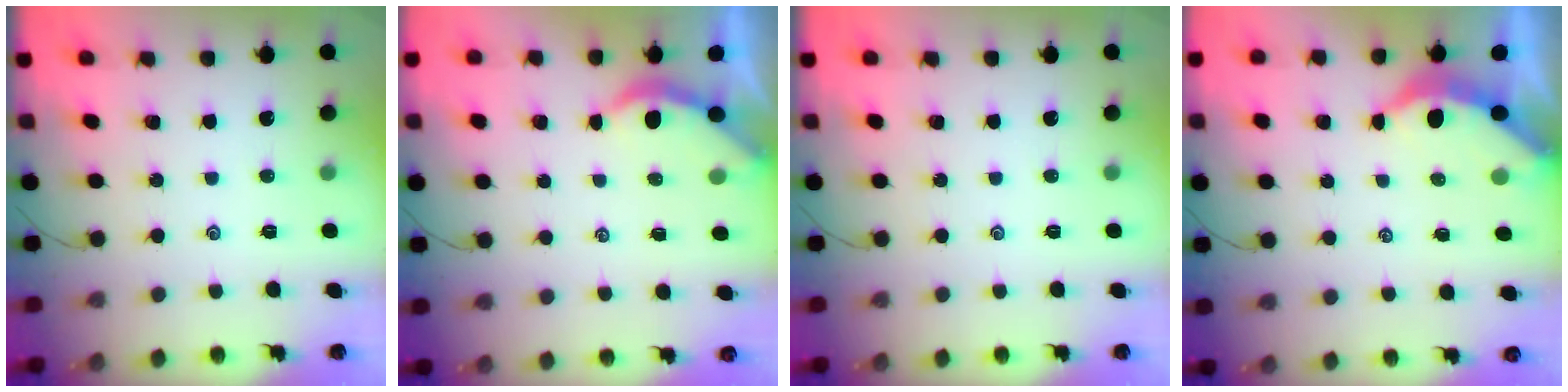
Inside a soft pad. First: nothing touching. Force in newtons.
{"total": 2.3, "press": 2.3, "slide": 0.5}
{"total": 0.0}
{"total": 3.7, "press": 3.6, "slide": 0.4}